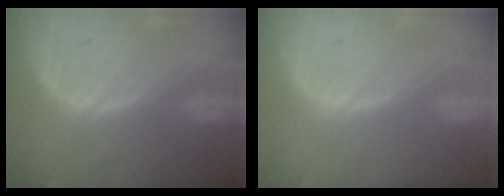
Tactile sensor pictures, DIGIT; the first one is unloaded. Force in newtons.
{"total": 0.0}